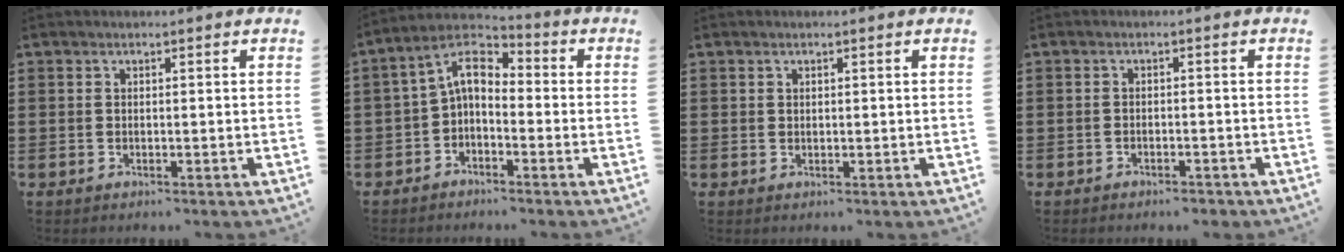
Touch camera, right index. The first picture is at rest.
{"total": 5.6, "force": [0.1, 2.7, 4.8], "torque": [-0.120, -0.008, -0.011]}
{"total": 0.6, "force": [0.3, 0.5, 0.1], "torque": [-0.004, 0.003, 0.007]}
{"total": 1.5, "force": [-1.5, 0.1, 0.2], "torque": [-0.008, -0.001, -0.030]}